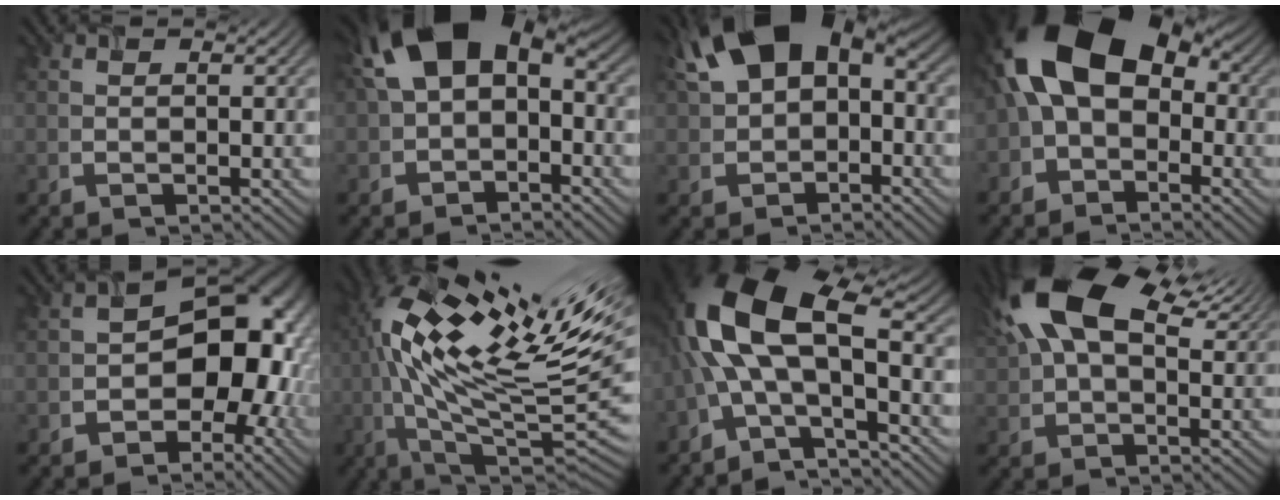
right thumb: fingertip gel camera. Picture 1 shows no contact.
{"total": 11.8, "force": [0.2, 8.2, 8.5], "torque": [-0.161, -0.007, 0.006]}
{"total": 11.5, "force": [1.4, 7.8, 8.2], "torque": [-0.150, 0.010, 0.023]}
{"total": 14.9, "force": [0.3, 10.1, 10.9], "torque": [-0.198, 0.003, 0.001]}
{"total": 11.7, "force": [-3.0, 8.2, 7.8], "torque": [-0.051, 0.004, -0.052]}
{"total": 19.8, "force": [5.0, 6.0, 18.2], "torque": [-0.323, 0.024, 0.097]}
{"total": 14.6, "force": [-1.3, 6.7, 12.9], "torque": [-0.266, 0.022, -0.033]}
{"total": 17.1, "force": [7.6, 9.1, 12.4], "torque": [-0.251, 0.043, 0.125]}